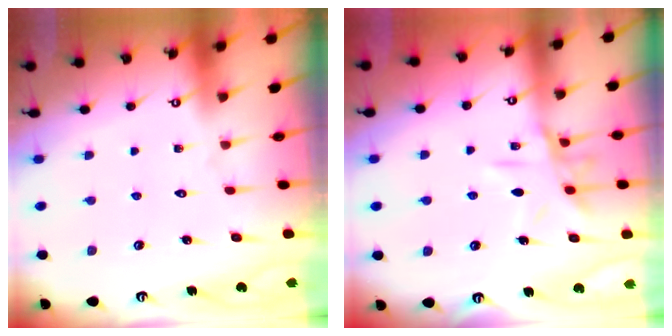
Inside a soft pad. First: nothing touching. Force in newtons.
{"total": 10.8, "press": 10.8, "slide": 0.7}